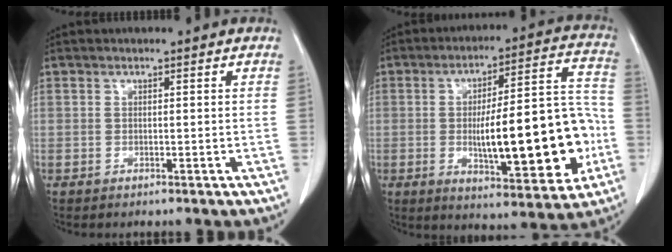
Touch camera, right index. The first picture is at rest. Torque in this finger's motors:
{"motor_torque": [1.75, -0.39, 1.05, 0.21]}